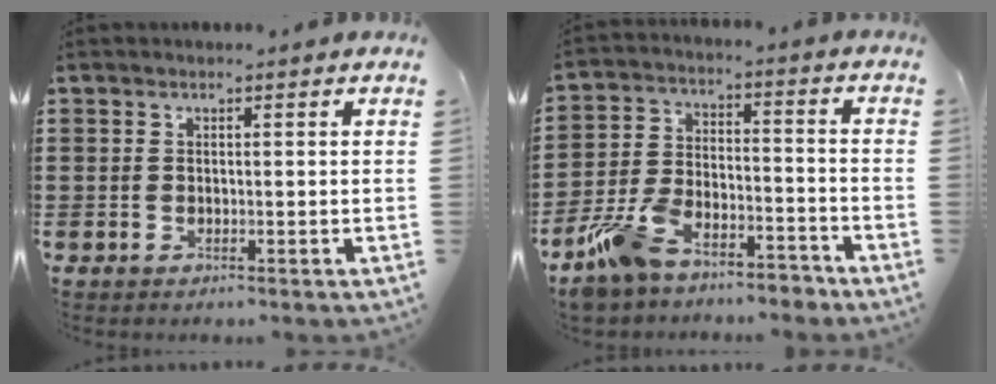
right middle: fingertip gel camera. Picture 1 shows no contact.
{"total": 9.0, "force": [-7.5, 2.7, 4.1], "torque": [-0.097, 0.015, -0.148]}